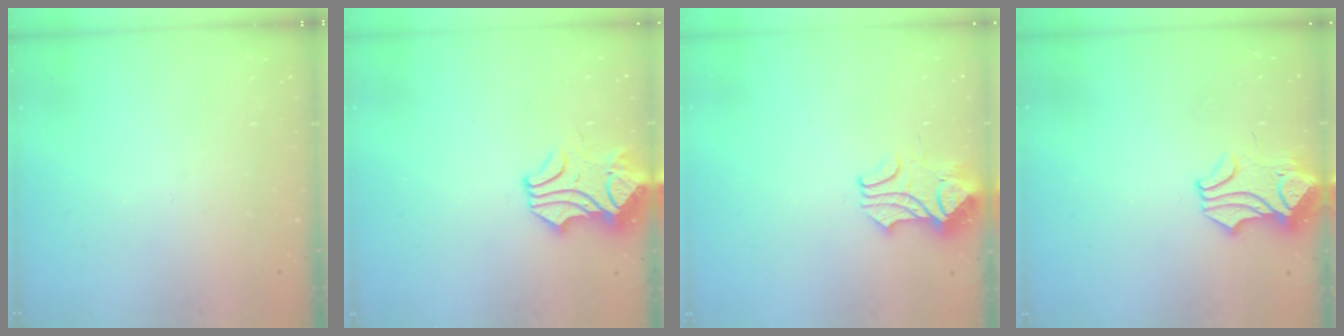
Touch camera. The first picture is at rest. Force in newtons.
{"total": 2.3, "press": 1.7, "slide": 1.4}
{"total": 2.4, "press": 2.3, "slide": 0.8}
{"total": 1.4, "press": 0.9, "slide": 1.1}